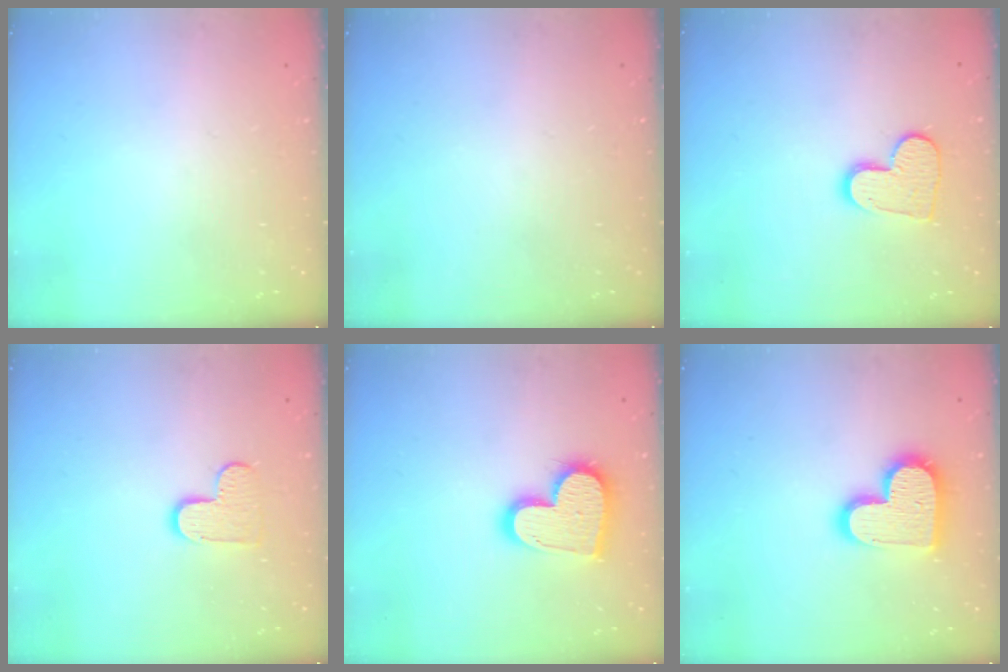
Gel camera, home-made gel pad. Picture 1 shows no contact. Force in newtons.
{"total": 0.0}
{"total": 11.2, "press": 11.1, "slide": 0.7}
{"total": 7.7, "press": 7.6, "slide": 0.3}
{"total": 16.5, "press": 16.5, "slide": 1.4}
{"total": 16.0, "press": 16.0, "slide": 1.1}